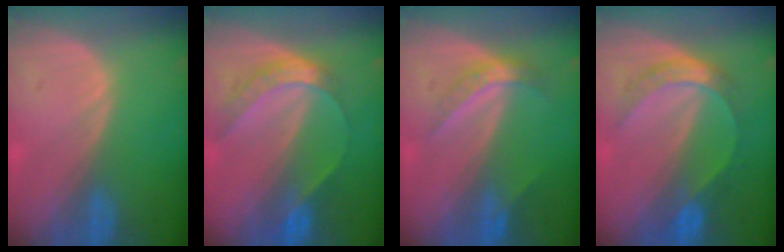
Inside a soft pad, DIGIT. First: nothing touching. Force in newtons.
{"total": 6.8, "press": 5.5, "slide": 4.0}
{"total": 4.5, "press": 4.0, "slide": 2.1}
{"total": 5.9, "press": 5.9, "slide": 0.2}